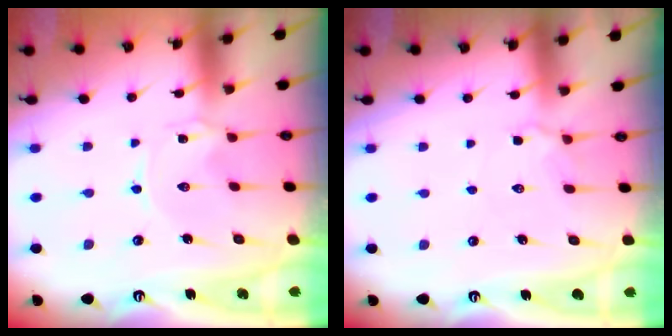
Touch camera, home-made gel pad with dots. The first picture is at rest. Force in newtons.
{"total": 3.0, "press": 2.9, "slide": 0.7}